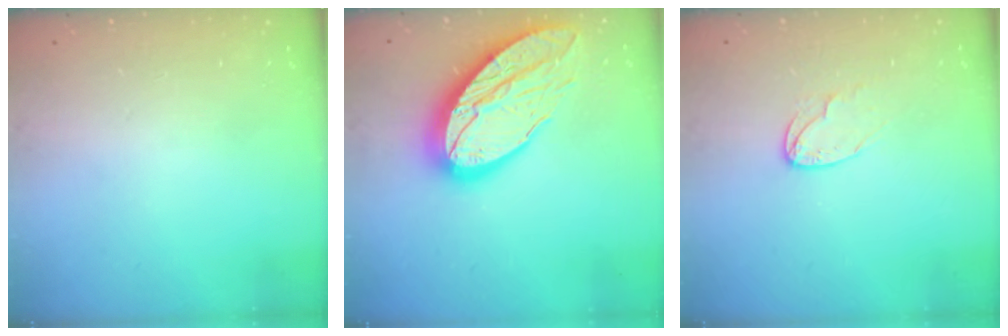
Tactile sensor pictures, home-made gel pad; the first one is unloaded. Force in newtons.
{"total": 20.1, "press": 20.1, "slide": 1.6}
{"total": 6.7, "press": 6.6, "slide": 0.6}